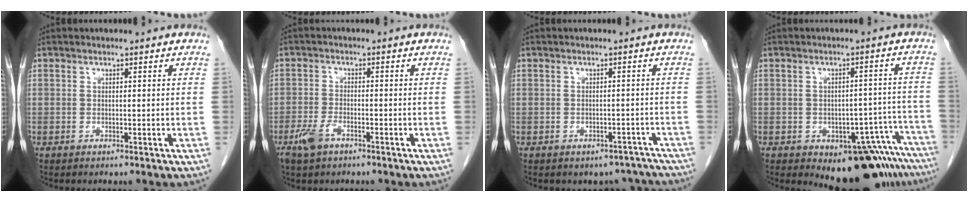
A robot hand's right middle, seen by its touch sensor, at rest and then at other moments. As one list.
[{"total": 3.7, "force": [-2.3, 1.5, 2.5], "torque": [-0.059, -0.001, -0.043]}, {"total": 5.6, "force": [-4.8, 2.7, -0.2], "torque": [0.022, 0.023, -0.049]}, {"total": 12.3, "force": [-9.5, 4.0, 6.7], "torque": [-0.019, 0.020, -0.115]}]